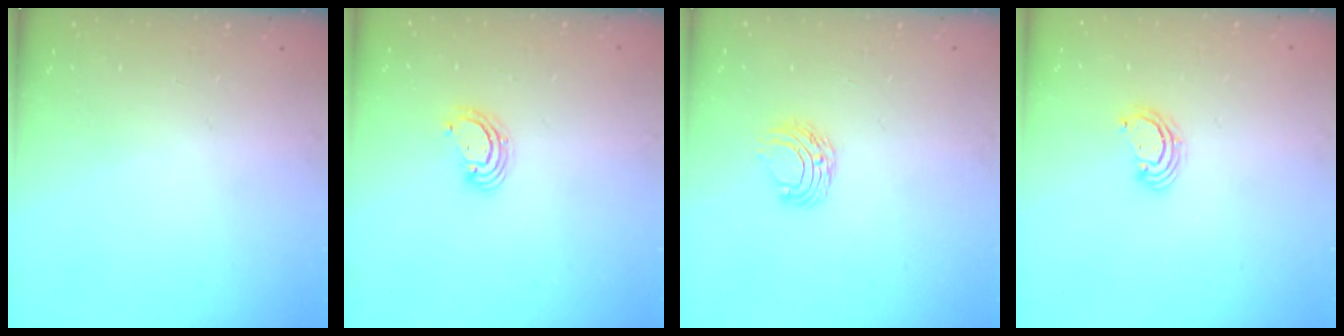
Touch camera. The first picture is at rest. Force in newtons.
{"total": 3.7, "press": 3.7, "slide": 0.3}
{"total": 6.7, "press": 6.7, "slide": 0.5}
{"total": 3.2, "press": 3.2, "slide": 0.3}